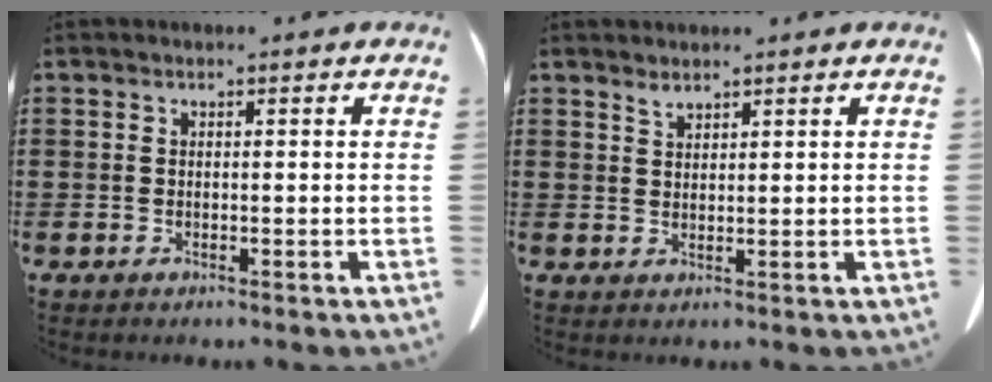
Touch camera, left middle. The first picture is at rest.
{"total": 1.5, "force": [1.4, 0.2, 0.4], "torque": [-0.011, -0.001, 0.028]}